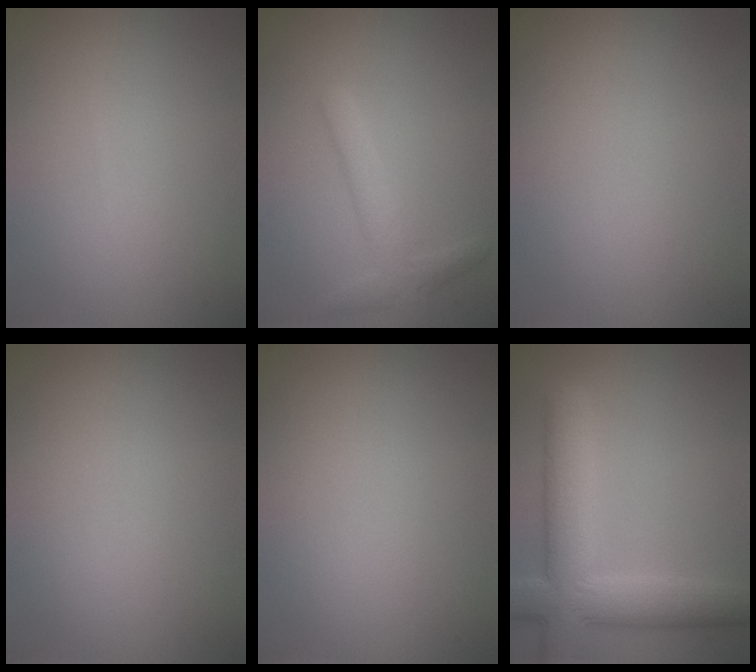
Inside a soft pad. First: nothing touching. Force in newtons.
{"total": 2.5, "press": 2.5, "slide": 0.1}
{"total": 0.0}
{"total": 0.0}
{"total": 0.0}
{"total": 8.0, "press": 7.9, "slide": 0.8}